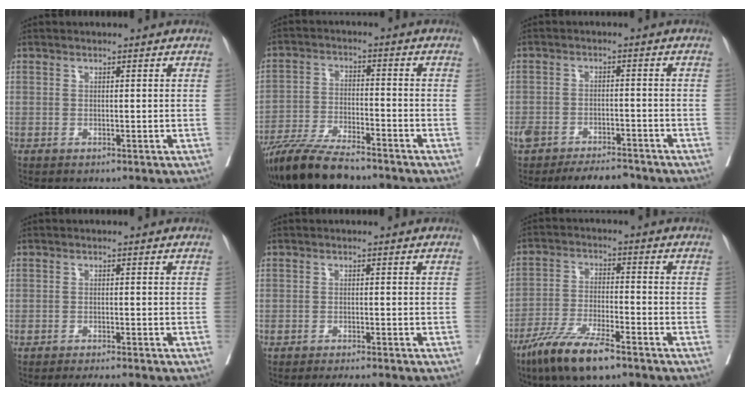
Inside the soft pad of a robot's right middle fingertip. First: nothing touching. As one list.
[{"total": 11.7, "force": [-10.0, 1.7, 6.0], "torque": [-0.106, -0.025, -0.177]}, {"total": 8.2, "force": [-7.2, 2.5, 3.0], "torque": [-0.048, 0.002, -0.109]}, {"total": 4.2, "force": [-3.9, 0.2, 1.7], "torque": [-0.017, -0.009, -0.057]}, {"total": 4.2, "force": [-3.9, 0.2, 1.6], "torque": [-0.016, -0.009, -0.057]}, {"total": 10.3, "force": [-7.4, 1.6, 6.9], "torque": [-0.136, -0.023, -0.139]}]